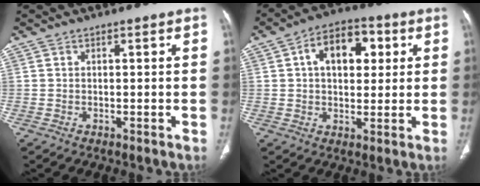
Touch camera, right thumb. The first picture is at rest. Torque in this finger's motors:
{"motor_torque": [0.63, 3.25, 1.23, -0.02, 0.06]}